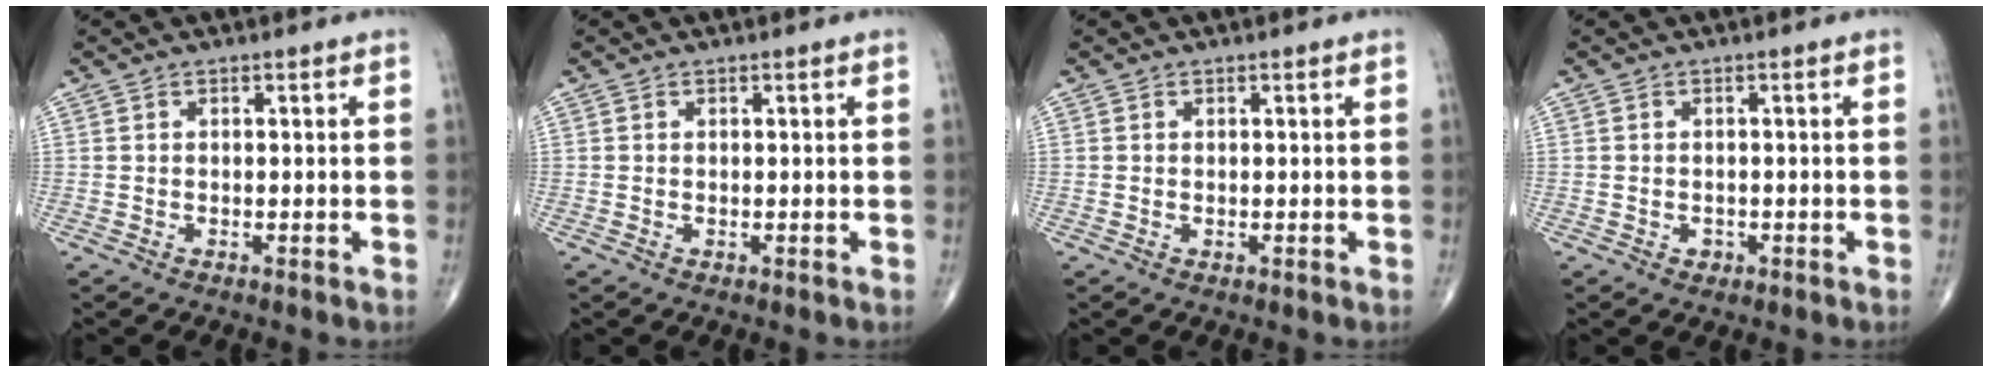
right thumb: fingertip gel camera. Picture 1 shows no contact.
{"total": 0.0}
{"total": 0.0}
{"total": 1.3, "force": [-0.5, 1.1, 0.5], "torque": [-0.002, 0.003, -0.005]}